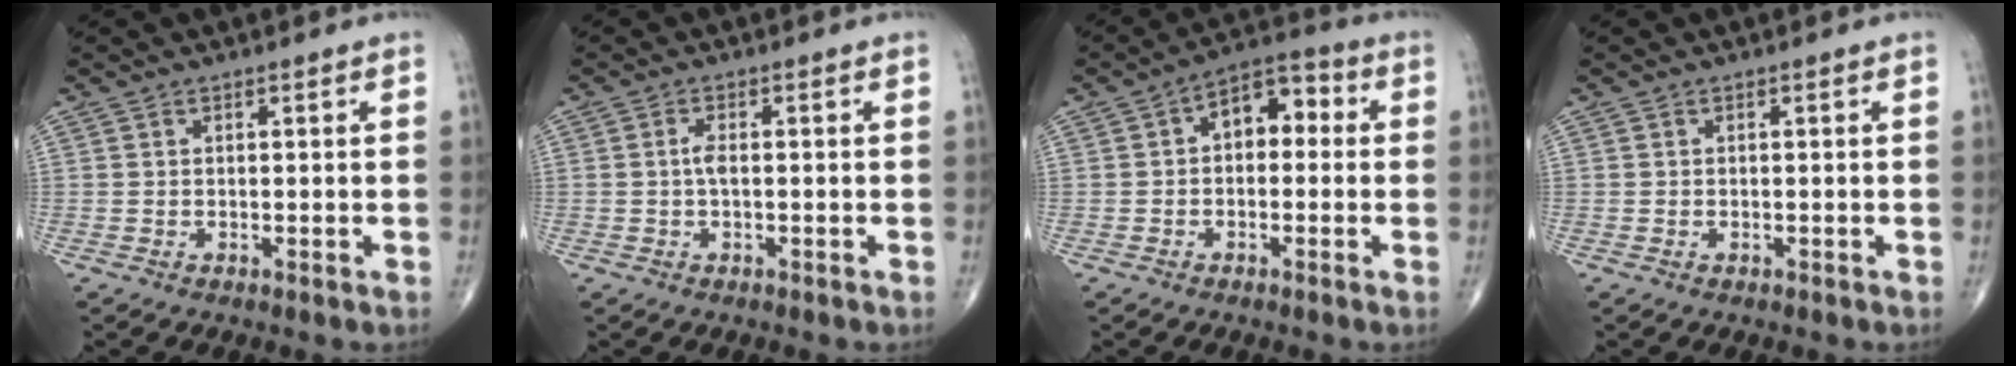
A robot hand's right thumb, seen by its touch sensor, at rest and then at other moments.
{"total": 1.8, "force": [-0.1, 0.6, 1.6], "torque": [-0.035, 0.001, -0.003]}
{"total": 8.0, "force": [0.7, 5.1, 6.1], "torque": [-0.057, 0.031, -0.004]}
{"total": 0.0}